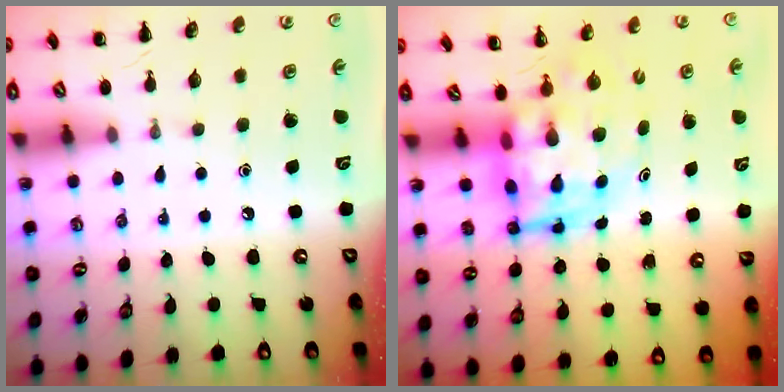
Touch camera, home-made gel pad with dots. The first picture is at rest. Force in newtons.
{"total": 6.9, "press": 6.7, "slide": 1.9}